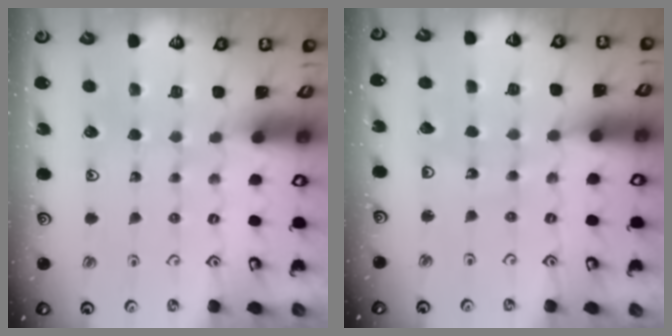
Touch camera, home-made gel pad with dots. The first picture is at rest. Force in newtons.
{"total": 3.5, "press": 3.5, "slide": 0.4}